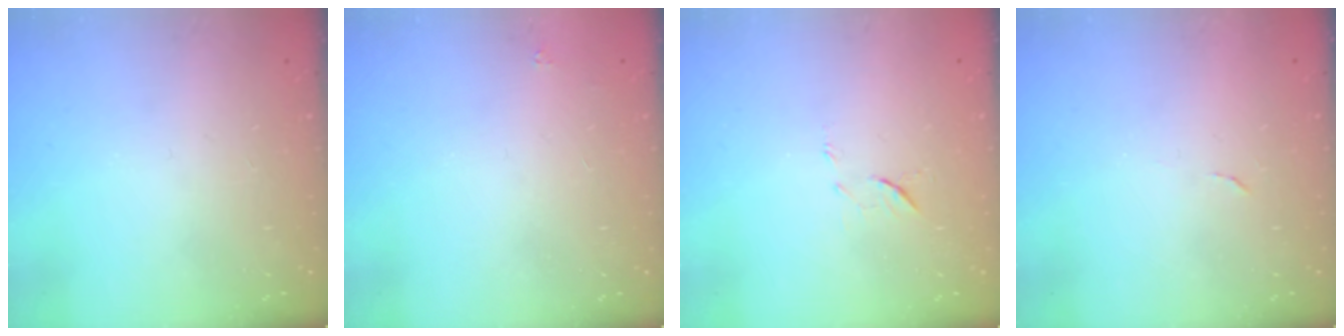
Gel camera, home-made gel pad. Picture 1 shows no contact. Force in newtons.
{"total": 1.6, "press": 1.5, "slide": 0.2}
{"total": 6.7, "press": 6.6, "slide": 1.1}
{"total": 3.7, "press": 3.7, "slide": 0.2}